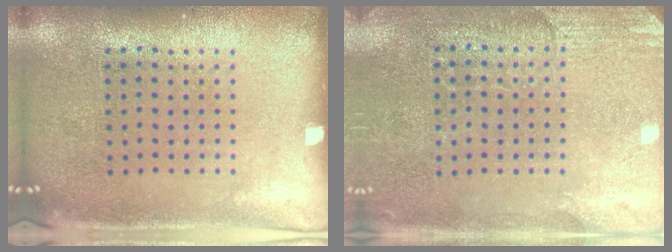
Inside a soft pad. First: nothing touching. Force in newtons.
{"total": 2.7, "press": 2.5, "slide": 0.9}